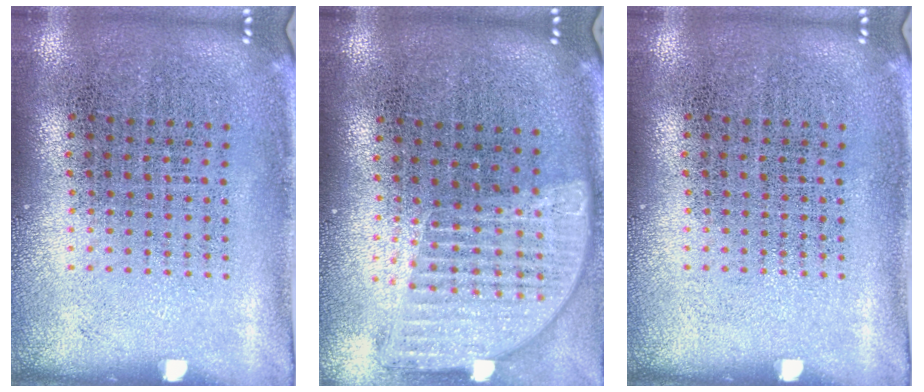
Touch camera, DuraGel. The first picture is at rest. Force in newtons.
{"total": 1.6, "press": 1.4, "slide": 0.8}
{"total": 0.0}